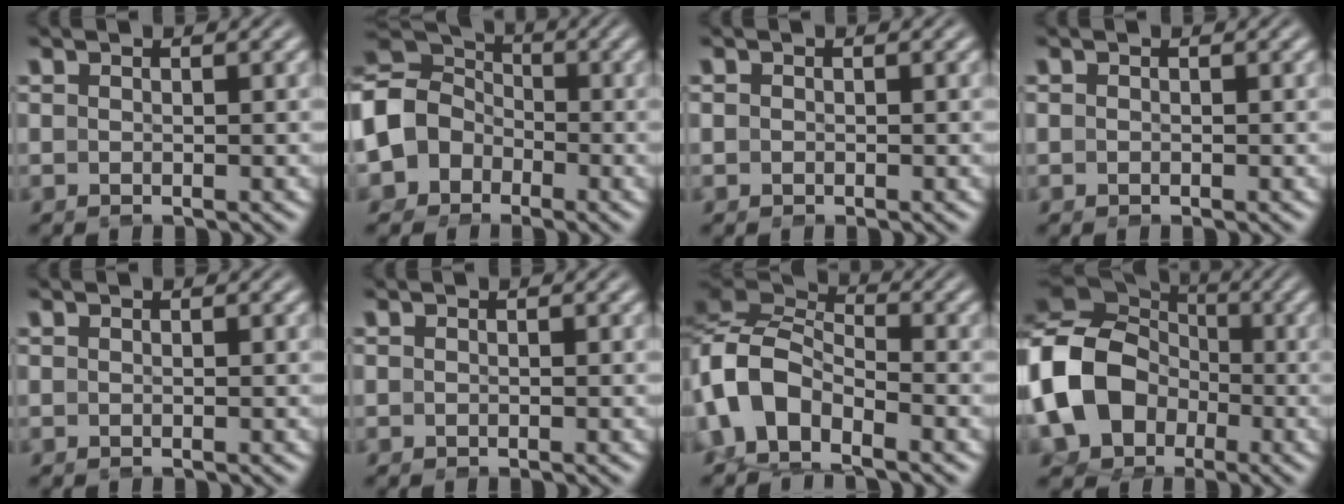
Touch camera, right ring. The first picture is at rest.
{"total": 12.3, "force": [-0.9, 11.0, 5.3], "torque": [-0.142, -0.032, -0.021]}
{"total": 1.3, "force": [-0.2, 1.2, 0.5], "torque": [-0.019, -0.007, -0.003]}
{"total": 0.9, "force": [-0.3, 0.8, 0.4], "torque": [-0.016, -0.008, -0.002]}
{"total": 0.0}
{"total": 0.7, "force": [-0.3, 0.5, 0.3], "torque": [-0.010, -0.007, -0.002]}
{"total": 9.7, "force": [-1.4, 8.3, 4.8], "torque": [-0.143, -0.022, -0.033]}
{"total": 14.1, "force": [-1.4, 12.0, 7.2], "torque": [-0.185, -0.036, -0.019]}